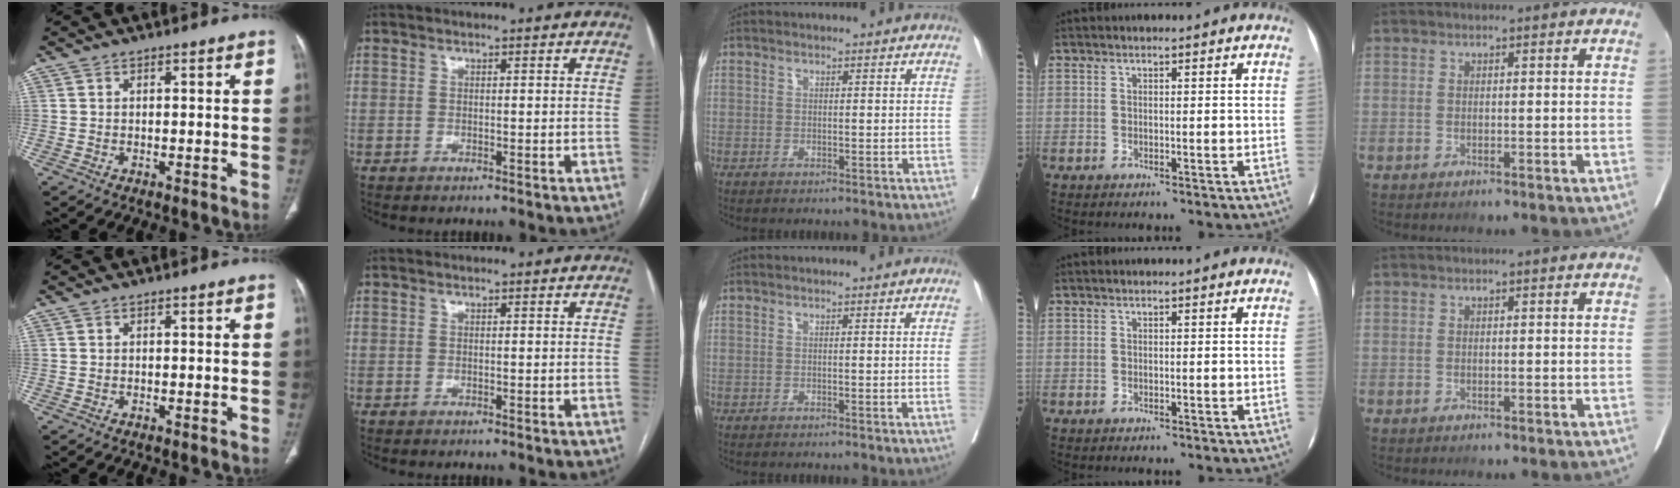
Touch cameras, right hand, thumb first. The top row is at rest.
{"middle": {"total": 0.8, "force": [0.0, -0.4, 0.7], "torque": [-0.003, 0.001, 0.001]}}